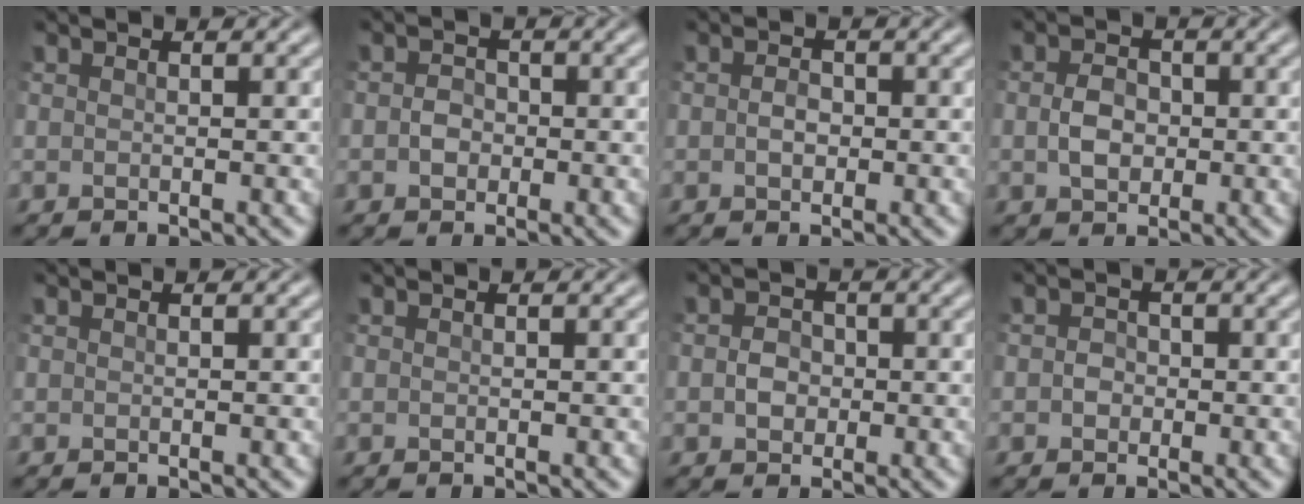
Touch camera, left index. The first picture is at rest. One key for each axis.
{"total": 1.7, "fx": -0.4, "fy": 1.5, "fz": 0.8, "tx": -0.015, "ty": 0.000, "tz": -0.011}
{"total": 1.5, "fx": -0.2, "fy": 1.1, "fz": 1.1, "tx": -0.021, "ty": 0.001, "tz": -0.007}
{"total": 2.9, "fx": -0.3, "fy": 2.2, "fz": 1.9, "tx": -0.039, "ty": 0.000, "tz": -0.009}
{"total": 0.0}
{"total": 0.0}
{"total": 2.1, "fx": -0.3, "fy": 1.8, "fz": 1.0, "tx": -0.017, "ty": 0.002, "tz": -0.010}
{"total": 1.4, "fx": -0.2, "fy": 1.3, "fz": 0.6, "tx": -0.005, "ty": 0.000, "tz": -0.009}